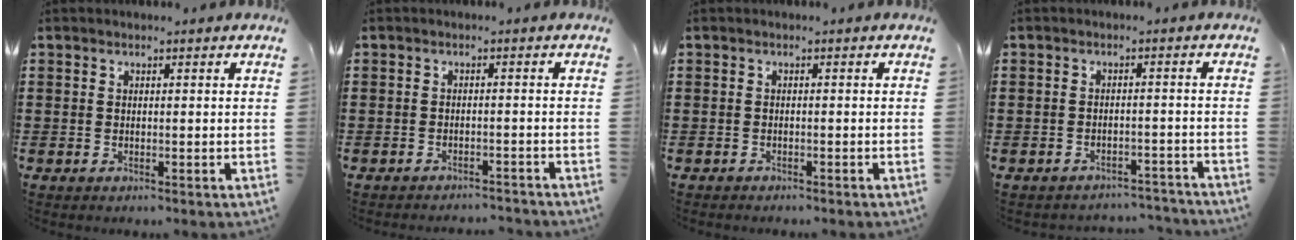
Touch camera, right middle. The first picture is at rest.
{"total": 1.8, "force": [-1.8, 0.0, 0.1], "torque": [-0.006, 0.002, -0.038]}
{"total": 0.6, "force": [-0.6, 0.0, 0.0], "torque": [0.000, 0.001, -0.013]}
{"total": 2.7, "force": [-2.7, 0.3, -0.2], "torque": [-0.003, 0.001, -0.060]}